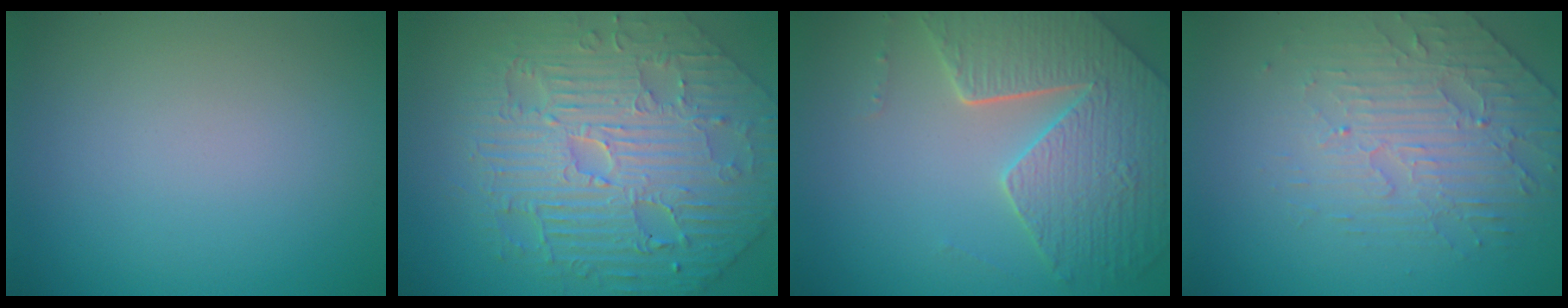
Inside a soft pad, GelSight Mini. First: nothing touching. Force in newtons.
{"total": 8.2, "press": 6.6, "slide": 4.8}
{"total": 7.0, "press": 5.4, "slide": 4.5}
{"total": 4.5, "press": 3.4, "slide": 3.0}